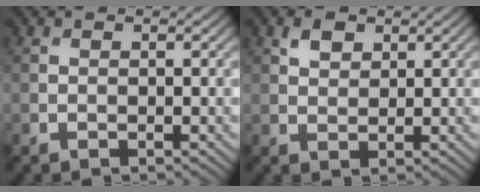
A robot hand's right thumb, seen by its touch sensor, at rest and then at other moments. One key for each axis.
{"total": 2.2, "fx": 1.3, "fy": 1.4, "fz": 1.2, "tx": -0.023, "ty": 0.002, "tz": 0.026}